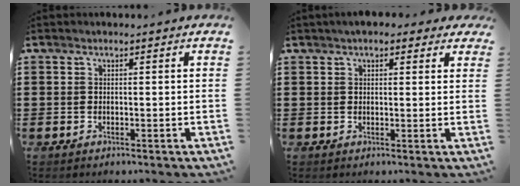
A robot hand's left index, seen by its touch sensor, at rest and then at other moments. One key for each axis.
{"total": 2.8, "fx": 2.1, "fy": 1.2, "fz": 1.3, "tx": -0.033, "ty": 0.006, "tz": 0.037}